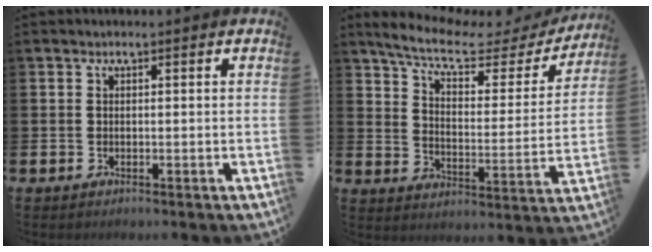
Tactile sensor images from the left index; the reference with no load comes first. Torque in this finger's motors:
{"motor_torque": [1.08, -1.06, 0.21, 0.05]}